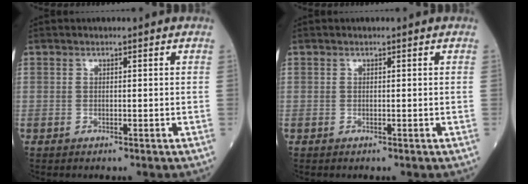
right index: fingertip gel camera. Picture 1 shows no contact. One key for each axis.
{"total": 0.0}